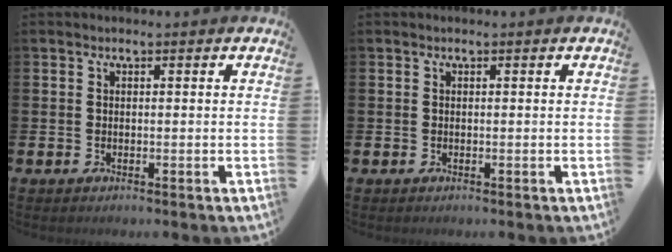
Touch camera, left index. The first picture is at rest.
{"total": 0.0}